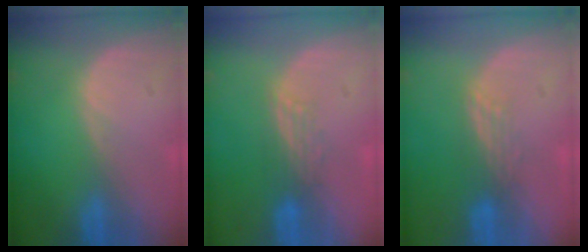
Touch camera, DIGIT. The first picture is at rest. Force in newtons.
{"total": 2.8, "press": 2.4, "slide": 1.4}
{"total": 3.0, "press": 2.5, "slide": 1.7}